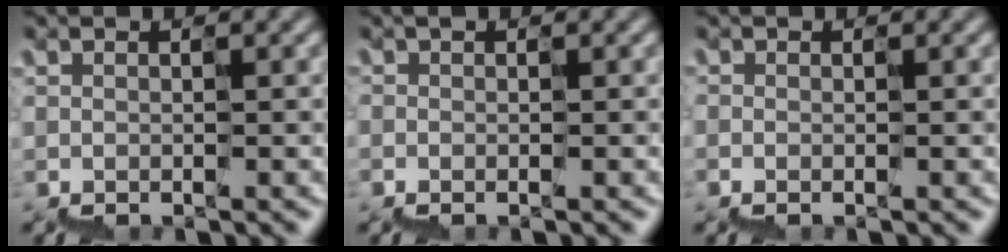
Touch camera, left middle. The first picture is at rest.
{"total": 0.0}
{"total": 0.0}